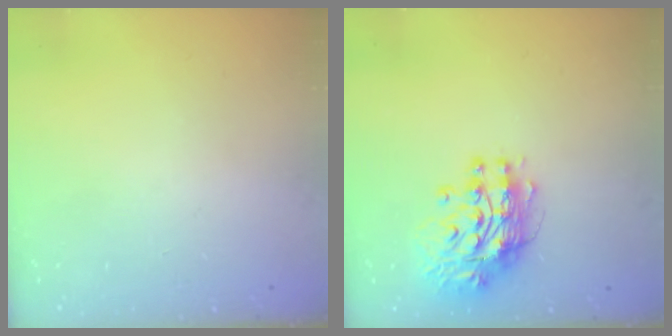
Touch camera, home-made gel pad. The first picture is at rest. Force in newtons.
{"total": 12.3, "press": 12.2, "slide": 1.1}